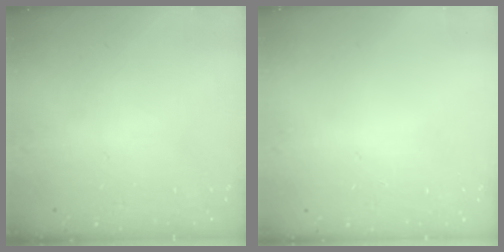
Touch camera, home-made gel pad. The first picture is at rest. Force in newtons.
{"total": 0.0}